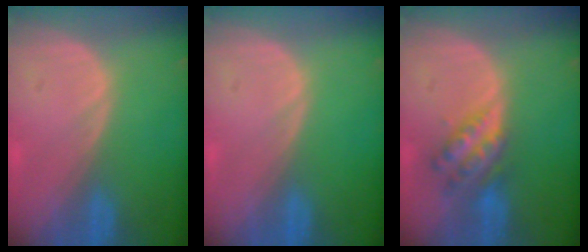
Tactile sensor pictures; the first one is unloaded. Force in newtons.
{"total": 0.0}
{"total": 6.1, "press": 5.4, "slide": 3.0}